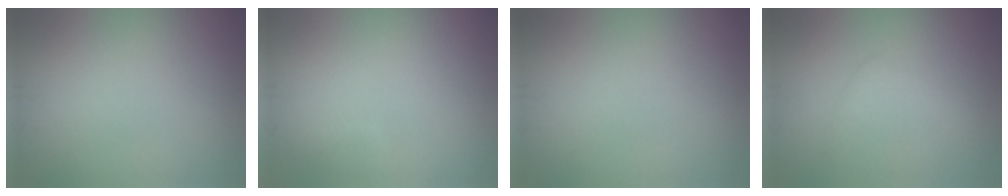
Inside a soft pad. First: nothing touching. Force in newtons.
{"total": 0.6, "press": 0.6, "slide": 0.1}
{"total": 0.0}
{"total": 2.6, "press": 2.6, "slide": 0.3}